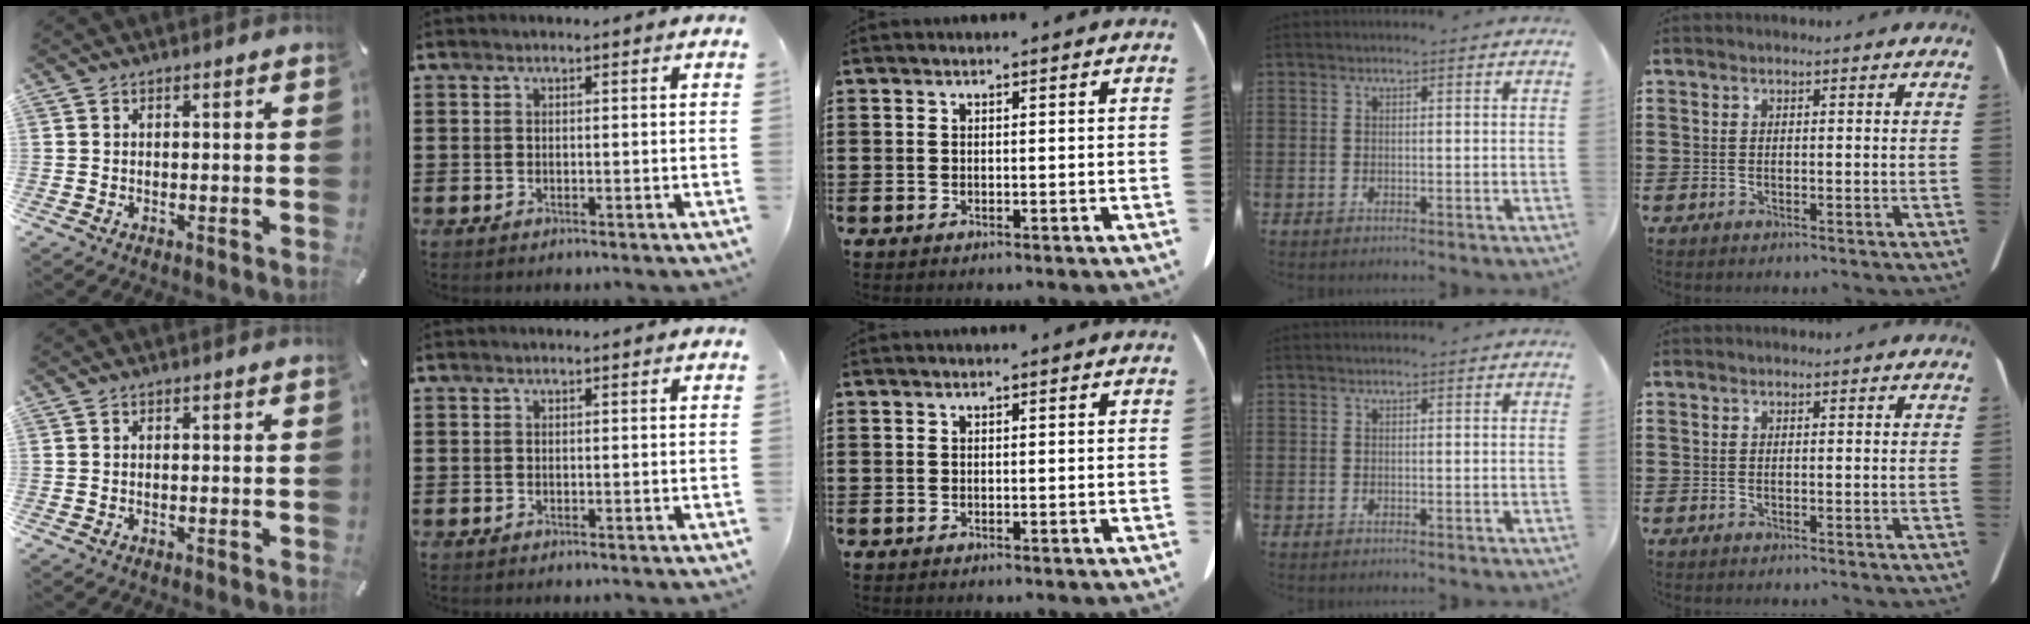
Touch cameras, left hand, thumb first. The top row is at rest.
{}